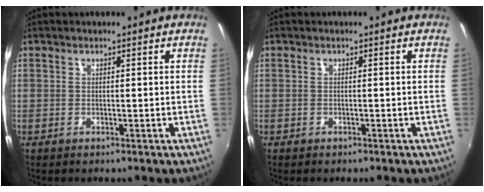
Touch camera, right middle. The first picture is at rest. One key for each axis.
{"total": 0.6, "fx": -0.5, "fy": 0.4, "fz": 0.1, "tx": -0.005, "ty": -0.002, "tz": -0.008}